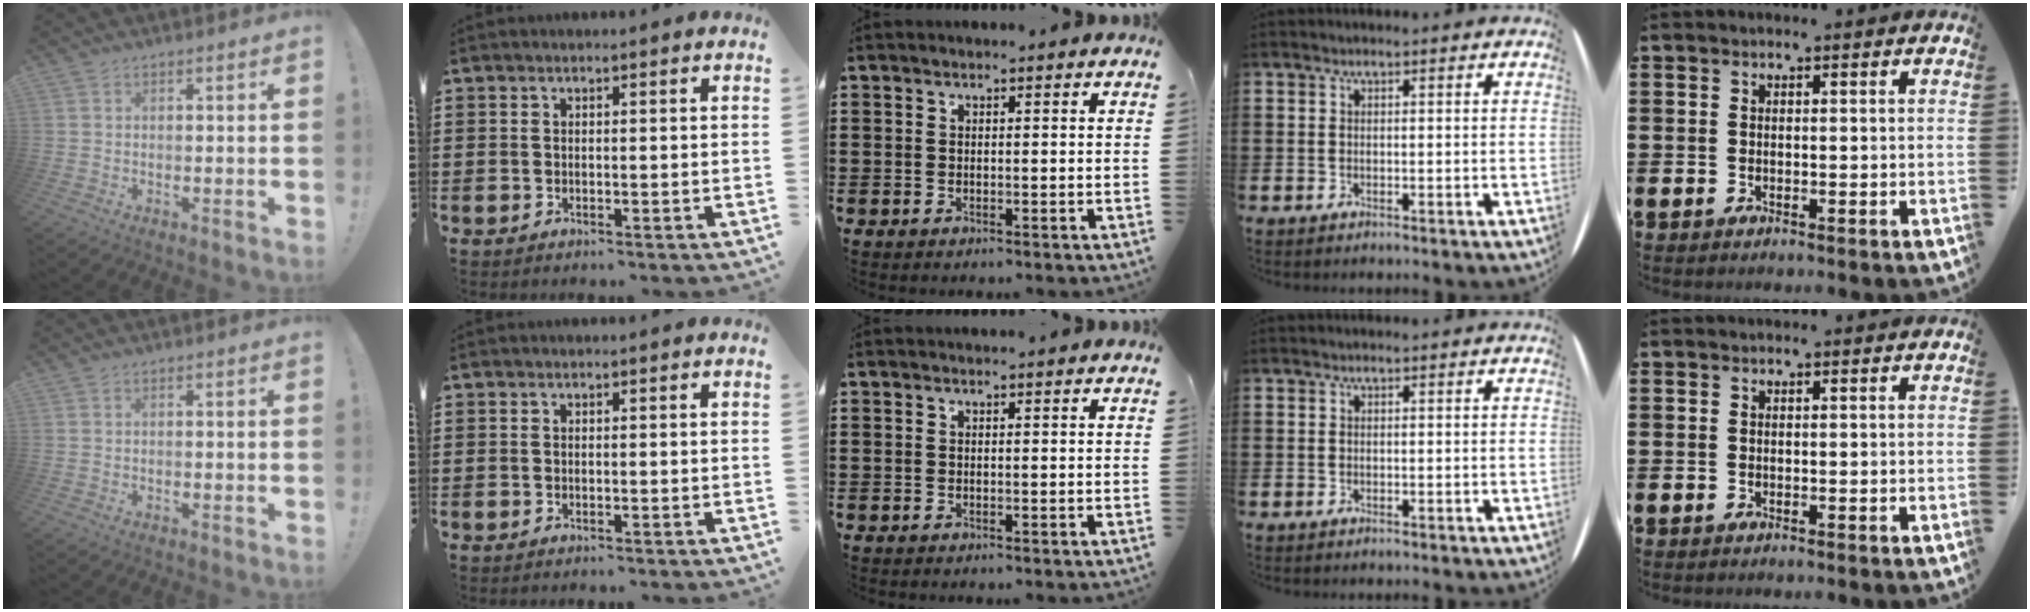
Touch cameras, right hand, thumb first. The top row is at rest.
{}